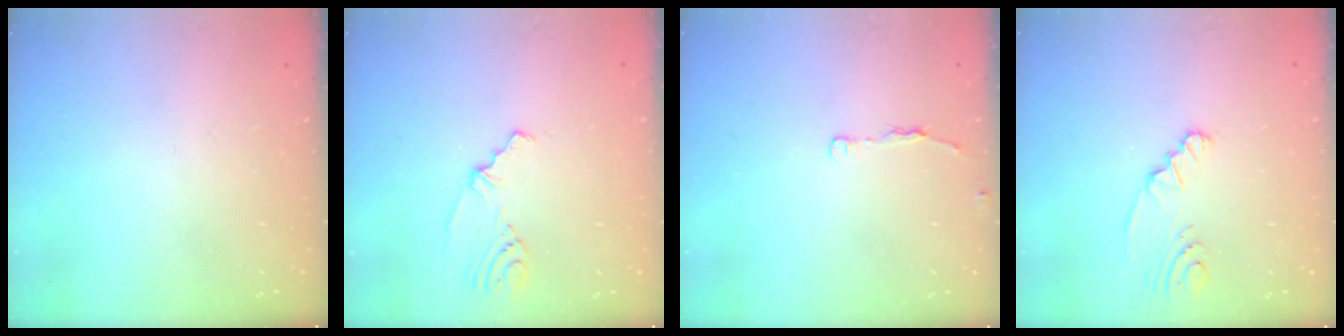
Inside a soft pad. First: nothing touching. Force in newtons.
{"total": 2.3, "press": 1.9, "slide": 1.4}
{"total": 3.8, "press": 3.8, "slide": 0.5}
{"total": 2.6, "press": 2.1, "slide": 1.5}